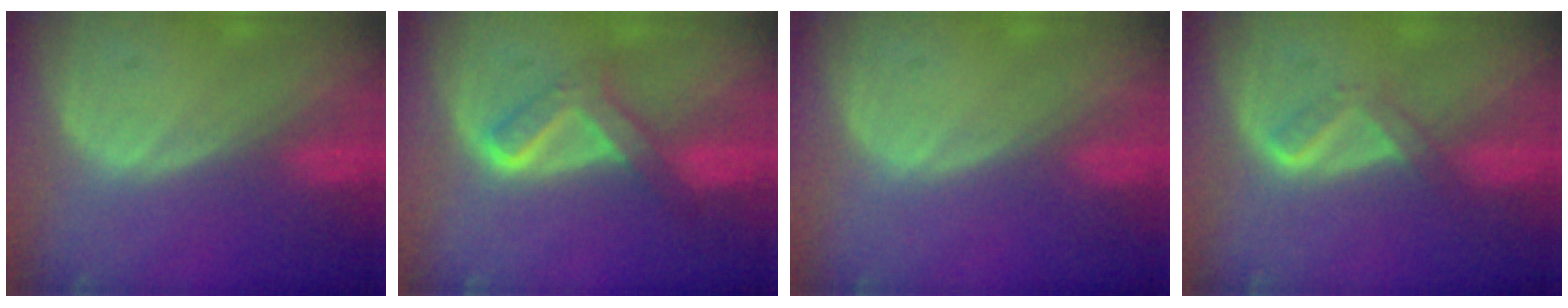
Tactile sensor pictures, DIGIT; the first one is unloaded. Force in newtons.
{"total": 5.2, "press": 5.2, "slide": 0.1}
{"total": 0.0}
{"total": 2.8, "press": 2.7, "slide": 0.7}